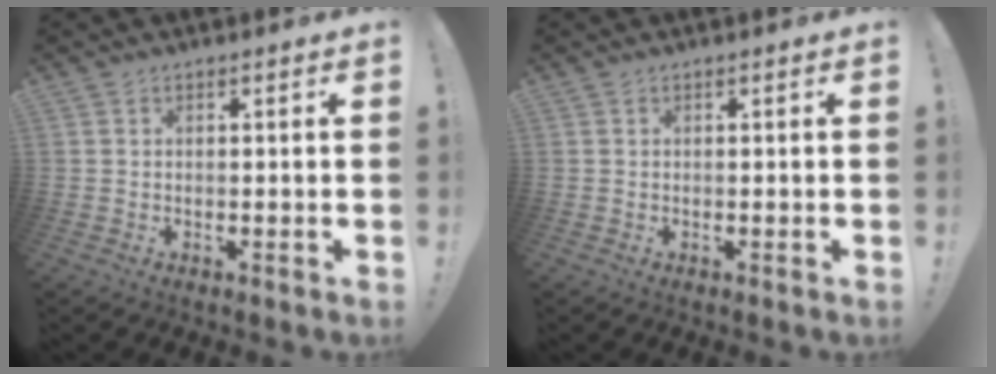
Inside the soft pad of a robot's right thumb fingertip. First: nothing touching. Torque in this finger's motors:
{"motor_torque": [-0.09, 0.09, 0.03, -0.04, 0.00]}